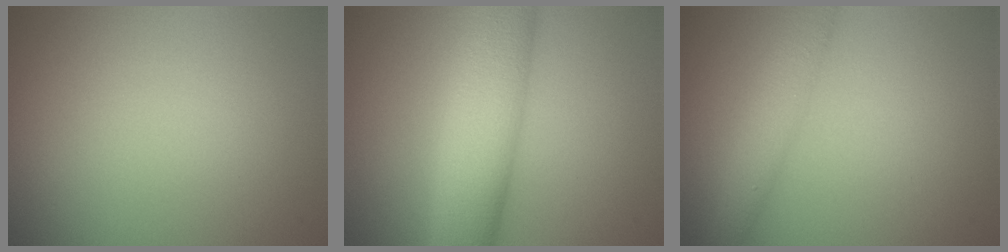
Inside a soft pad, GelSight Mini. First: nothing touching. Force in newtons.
{"total": 7.9, "press": 7.9, "slide": 0.2}
{"total": 2.8, "press": 2.8, "slide": 0.1}